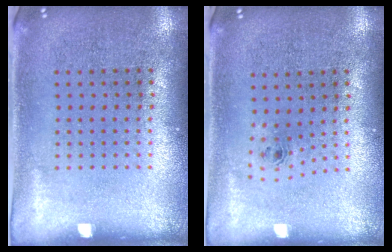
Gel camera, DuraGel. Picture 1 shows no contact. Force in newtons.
{"total": 0.7, "press": 0.3, "slide": 0.6}